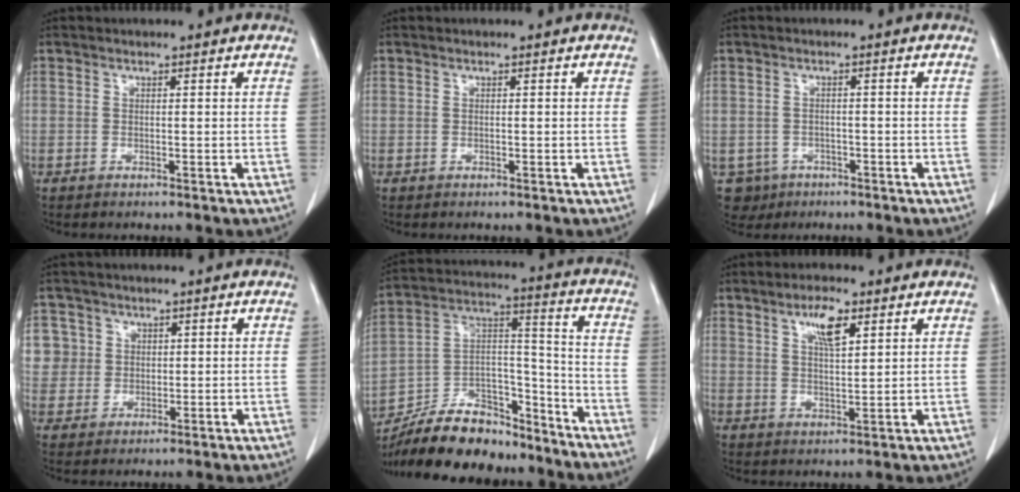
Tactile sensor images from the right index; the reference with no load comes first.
{"total": 0.0}
{"total": 5.8, "force": [-2.9, 5.0, 0.6], "torque": [-0.016, 0.005, -0.040]}
{"total": 9.0, "force": [2.3, 8.6, 1.4], "torque": [-0.051, 0.032, 0.062]}
{"total": 20.1, "force": [-17.1, 7.1, 7.8], "torque": [-0.170, 0.024, -0.295]}
{"total": 6.0, "force": [3.0, 1.8, 4.8], "torque": [-0.090, 0.002, 0.055]}